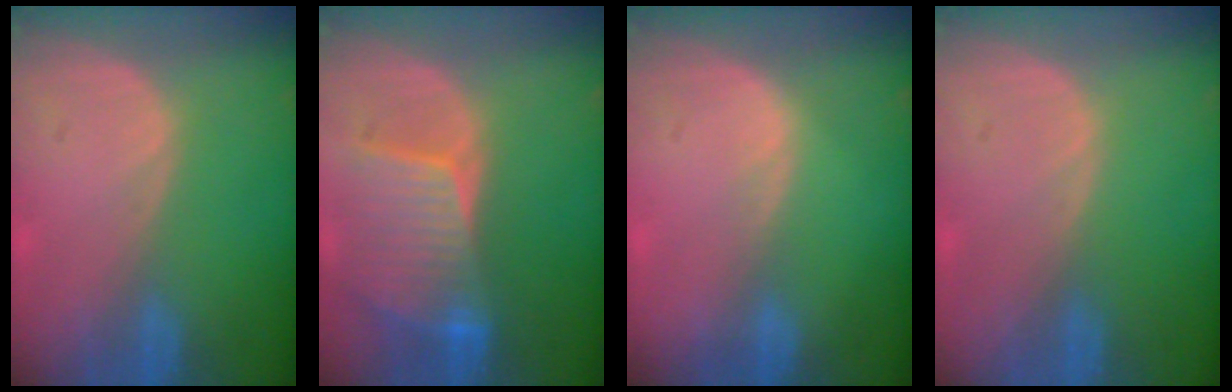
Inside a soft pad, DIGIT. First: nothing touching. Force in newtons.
{"total": 8.4, "press": 7.6, "slide": 3.4}
{"total": 0.8, "press": 0.5, "slide": 0.7}
{"total": 0.0}